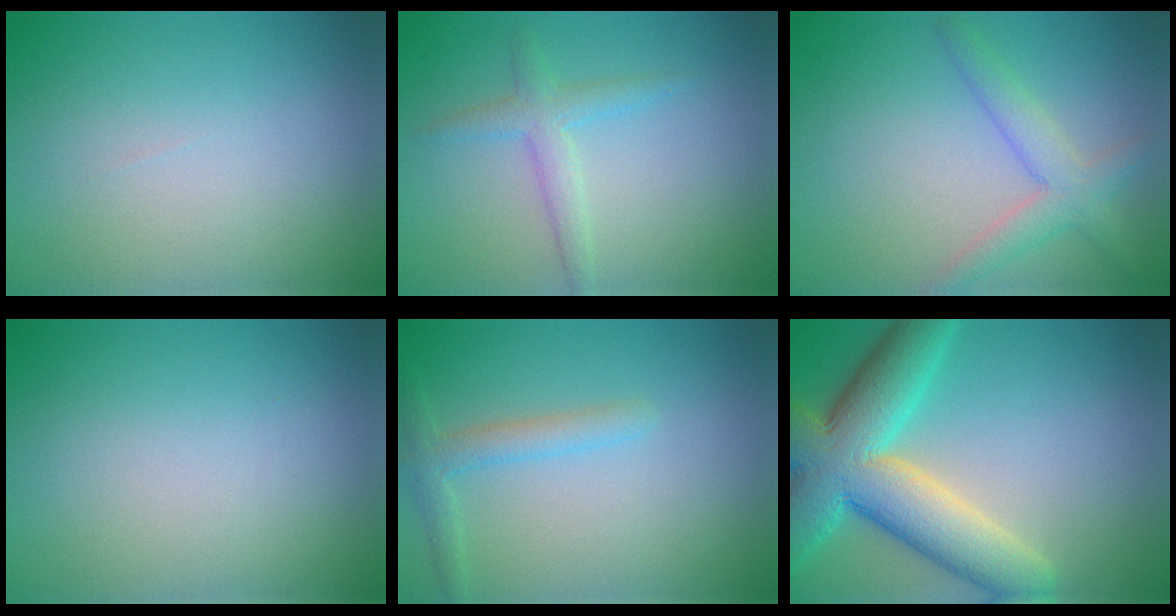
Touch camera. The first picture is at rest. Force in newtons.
{"total": 2.3, "press": 2.3, "slide": 0.1}
{"total": 3.3, "press": 3.3, "slide": 0.1}
{"total": 0.0}
{"total": 2.1, "press": 2.1, "slide": 0.2}
{"total": 10.7, "press": 10.6, "slide": 0.6}